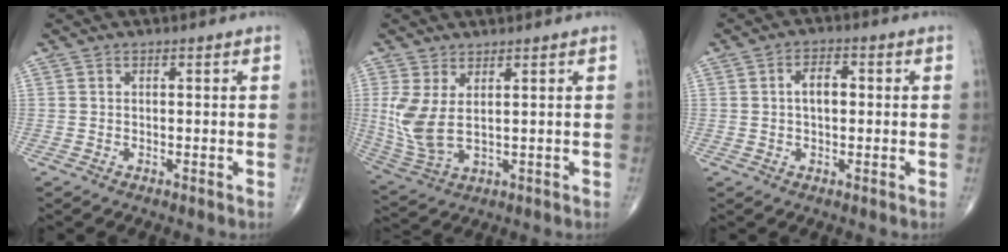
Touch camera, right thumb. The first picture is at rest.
{"total": 8.1, "force": [1.5, 3.5, 7.1], "torque": [-0.171, -0.014, 0.044]}
{"total": 4.1, "force": [0.3, 2.3, 3.3], "torque": [-0.052, 0.010, 0.000]}